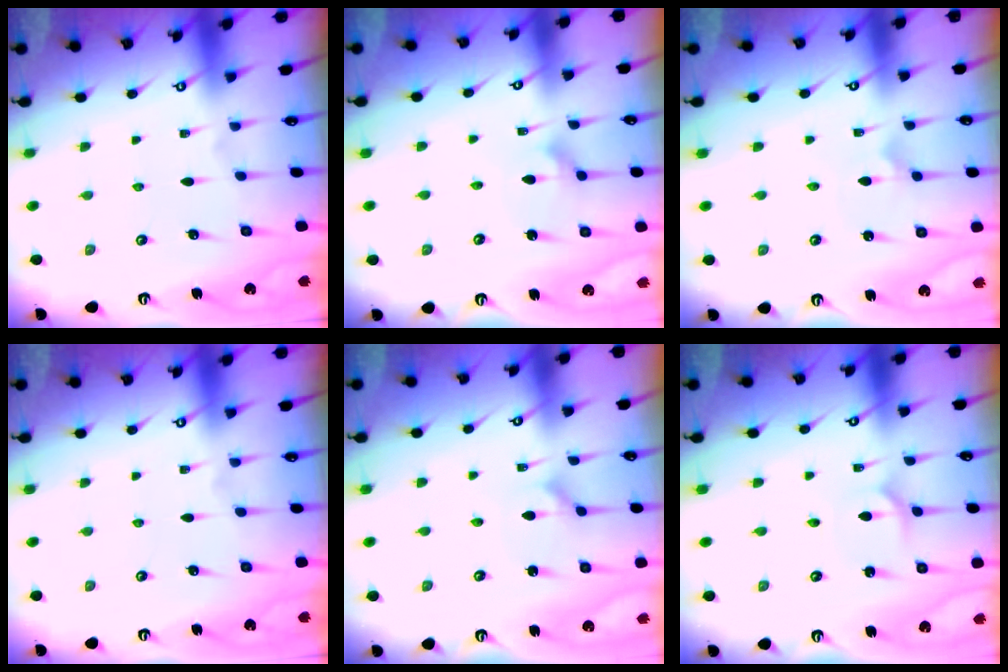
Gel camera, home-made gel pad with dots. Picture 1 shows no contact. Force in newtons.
{"total": 6.5, "press": 6.5, "slide": 0.6}
{"total": 2.3, "press": 2.3, "slide": 0.0}
{"total": 0.0}
{"total": 2.2, "press": 2.2, "slide": 0.4}
{"total": 2.3, "press": 2.2, "slide": 0.3}